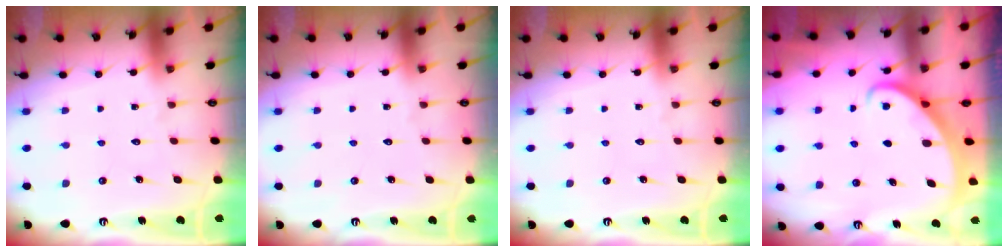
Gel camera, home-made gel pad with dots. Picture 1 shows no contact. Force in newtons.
{"total": 0.0}
{"total": 0.0}
{"total": 2.3, "press": 2.3, "slide": 0.2}